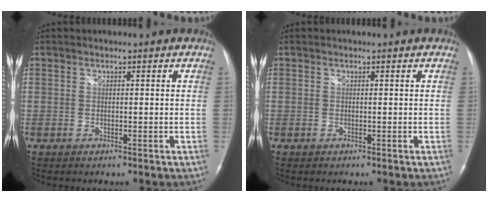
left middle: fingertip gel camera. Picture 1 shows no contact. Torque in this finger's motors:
{"motor_torque": [0.00, 0.00, 0.00, 0.00]}